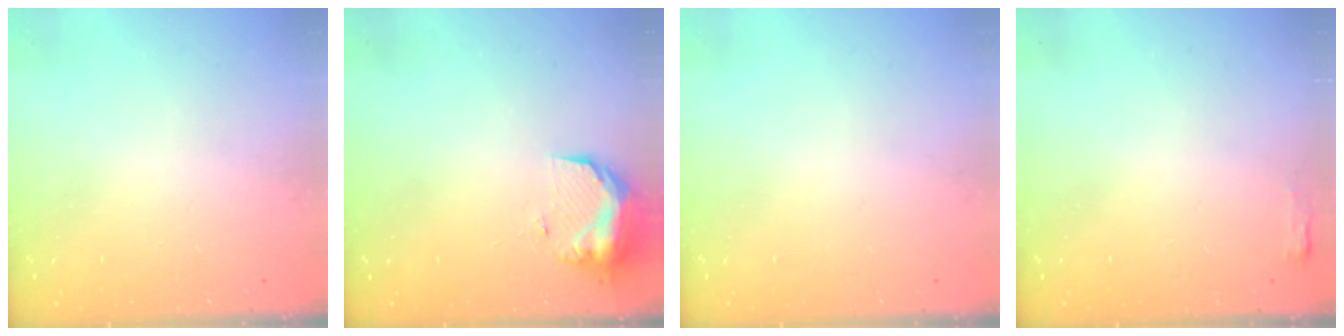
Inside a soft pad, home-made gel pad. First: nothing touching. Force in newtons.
{"total": 9.7, "press": 9.6, "slide": 0.9}
{"total": 0.0}
{"total": 2.7, "press": 2.6, "slide": 0.8}